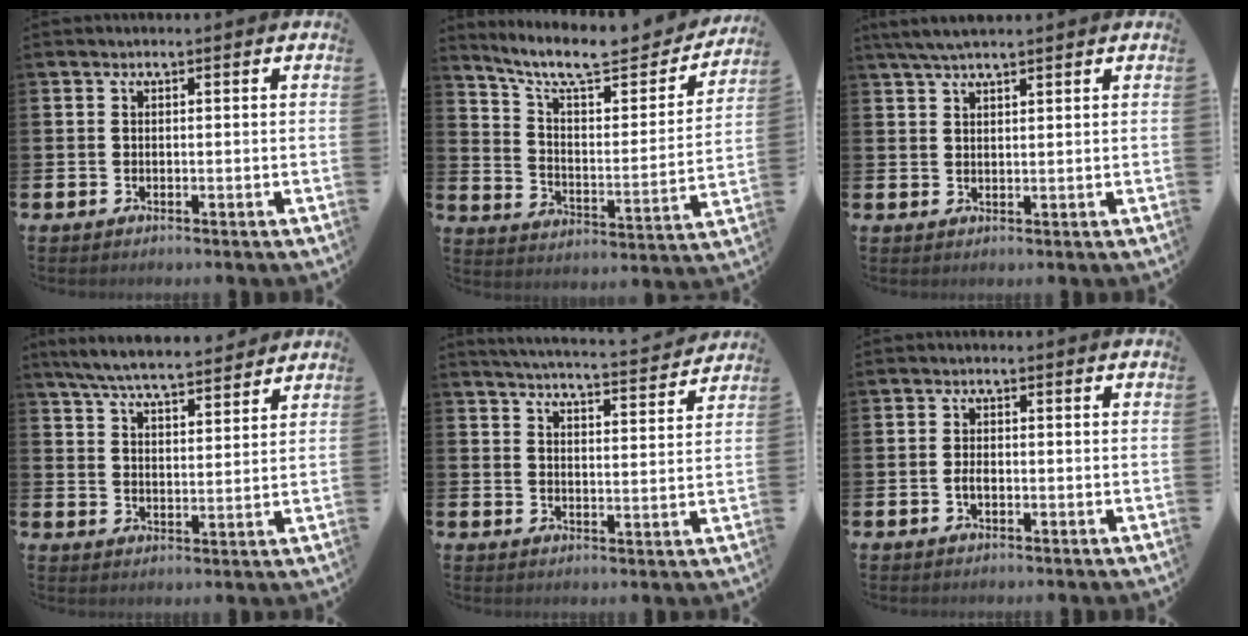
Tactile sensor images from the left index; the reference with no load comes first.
{"total": 9.9, "force": [8.5, 2.8, 4.3], "torque": [-0.107, -0.059, 0.143]}
{"total": 3.7, "force": [3.2, 0.6, 1.8], "torque": [-0.041, -0.003, 0.058]}
{"total": 6.7, "force": [6.4, 0.7, 1.9], "torque": [-0.055, -0.034, 0.114]}
{"total": 5.3, "force": [5.3, -0.1, 0.8], "torque": [-0.030, -0.040, 0.090]}
{"total": 1.6, "force": [-0.4, 0.9, 1.2], "torque": [-0.023, 0.003, -0.009]}